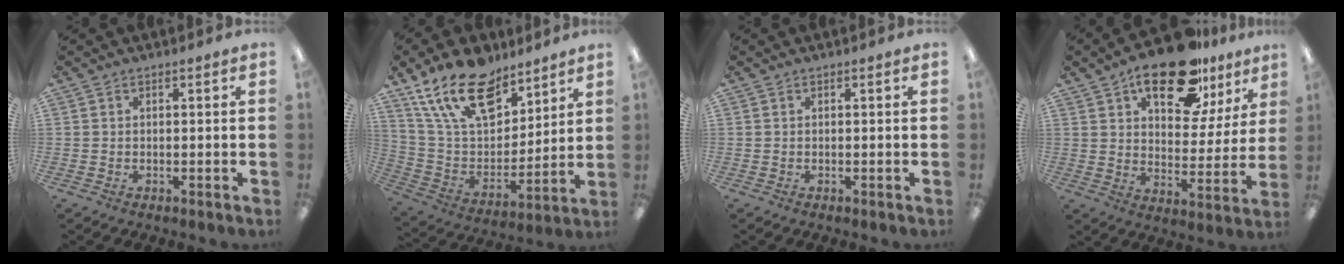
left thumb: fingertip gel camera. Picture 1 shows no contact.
{"total": 20.5, "force": [13.5, 10.7, 11.0], "torque": [-0.204, -0.066, 0.249]}
{"total": 0.0}
{"total": 20.4, "force": [13.7, 9.3, 11.9], "torque": [-0.172, -0.071, 0.228]}